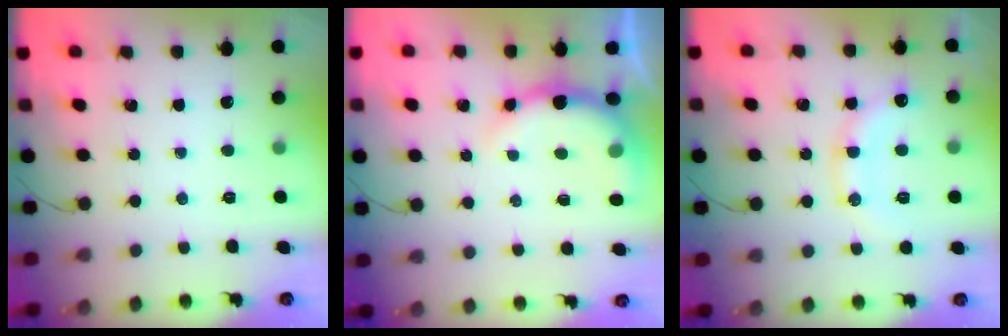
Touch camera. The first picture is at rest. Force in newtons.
{"total": 7.9, "press": 7.8, "slide": 1.4}
{"total": 14.3, "press": 14.2, "slide": 1.1}